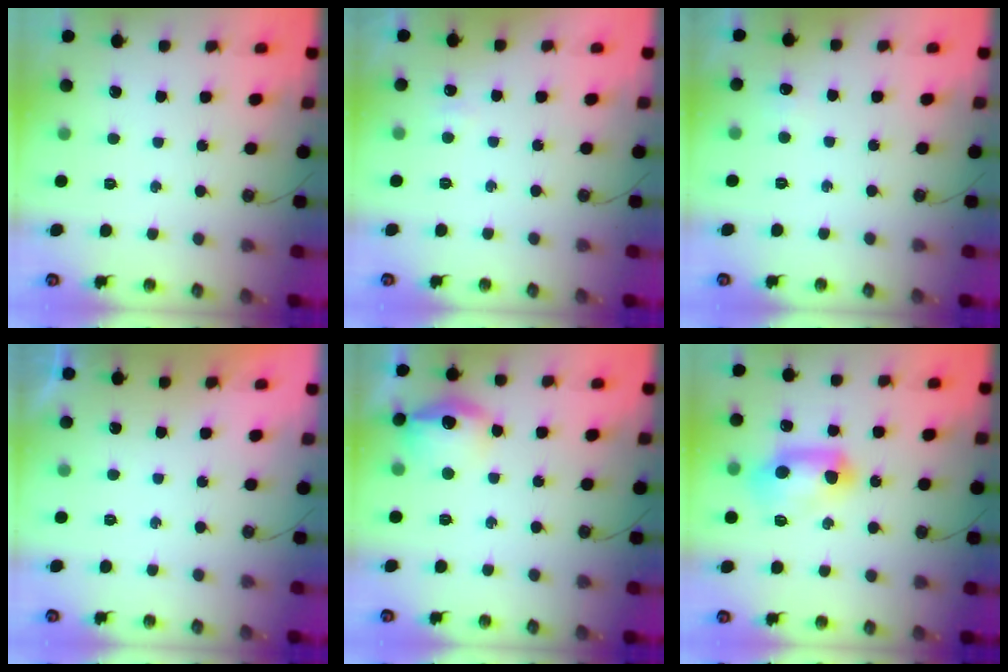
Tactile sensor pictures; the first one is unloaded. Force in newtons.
{"total": 2.9, "press": 2.5, "slide": 1.6}
{"total": 4.3, "press": 4.2, "slide": 0.6}
{"total": 0.0}
{"total": 14.0, "press": 13.9, "slide": 1.0}
{"total": 18.0, "press": 13.2, "slide": 12.2}